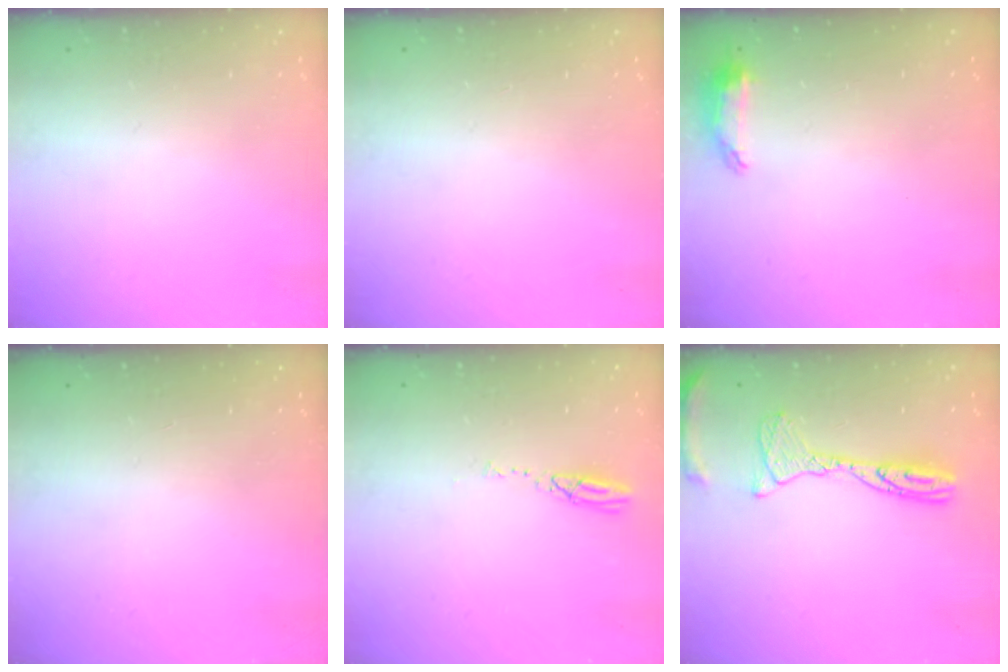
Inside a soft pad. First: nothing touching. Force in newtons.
{"total": 8.9, "press": 3.1, "slide": 8.3}
{"total": 6.6, "press": 6.6, "slide": 0.9}
{"total": 0.0}
{"total": 3.6, "press": 3.6, "slide": 0.2}
{"total": 13.7, "press": 13.7, "slide": 1.3}